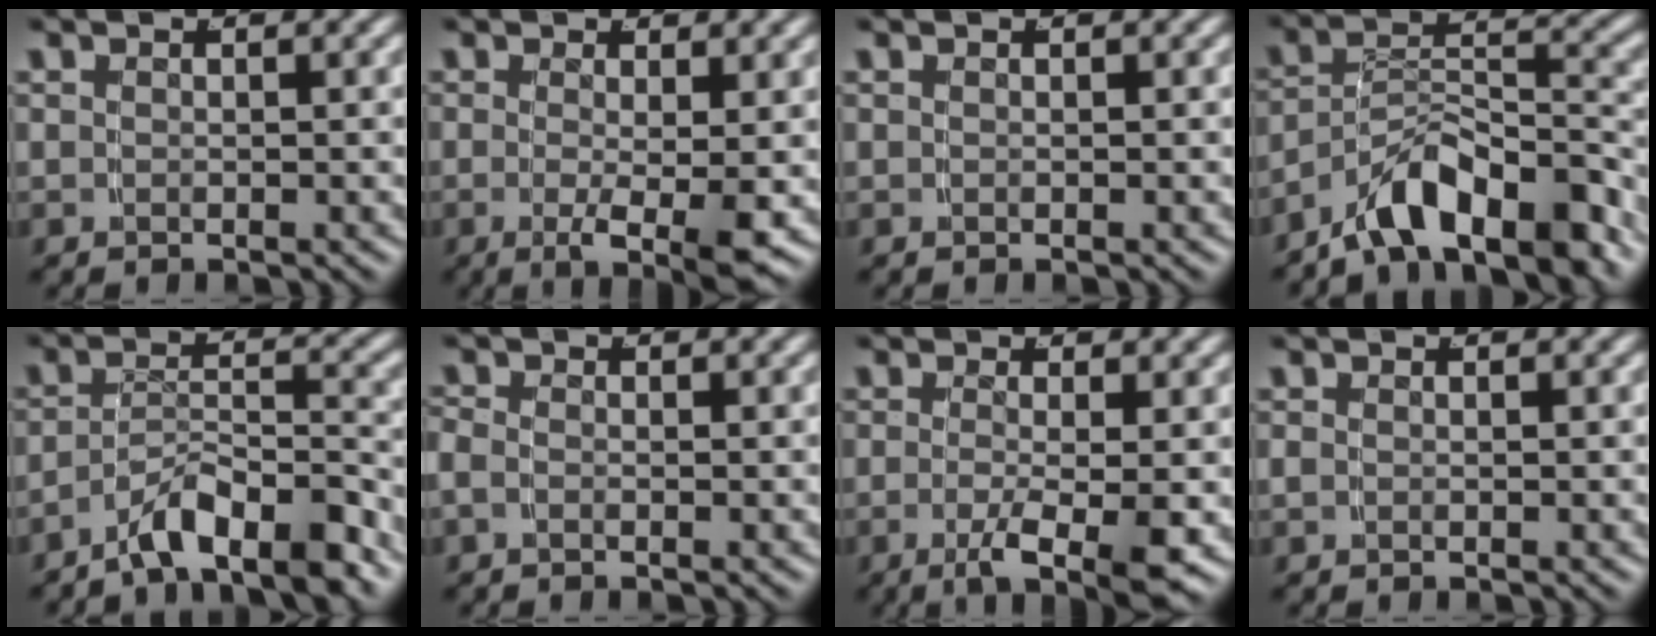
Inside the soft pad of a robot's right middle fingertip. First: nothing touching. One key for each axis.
{"total": 4.4, "fx": -1.8, "fy": 0.5, "fz": 4.0, "tx": -0.067, "ty": -0.032, "tz": -0.016}
{"total": 0.0}
{"total": 7.9, "fx": -5.8, "fy": 2.6, "fz": 4.7, "tx": -0.061, "ty": 0.000, "tz": -0.092}
{"total": 5.9, "fx": -4.8, "fy": 1.5, "fz": 3.2, "tx": -0.043, "ty": 0.000, "tz": -0.078}
{"total": 1.1, "fx": -0.5, "fy": 0.7, "fz": 0.7, "tx": -0.021, "ty": -0.007, "tz": -0.009}
{"total": 5.3, "fx": -3.1, "fy": 0.7, "fz": 4.2, "tx": -0.075, "ty": -0.035, "tz": -0.035}
{"total": 0.8, "fx": -0.3, "fy": 0.6, "fz": 0.4, "tx": -0.013, "ty": -0.002, "tz": -0.004}